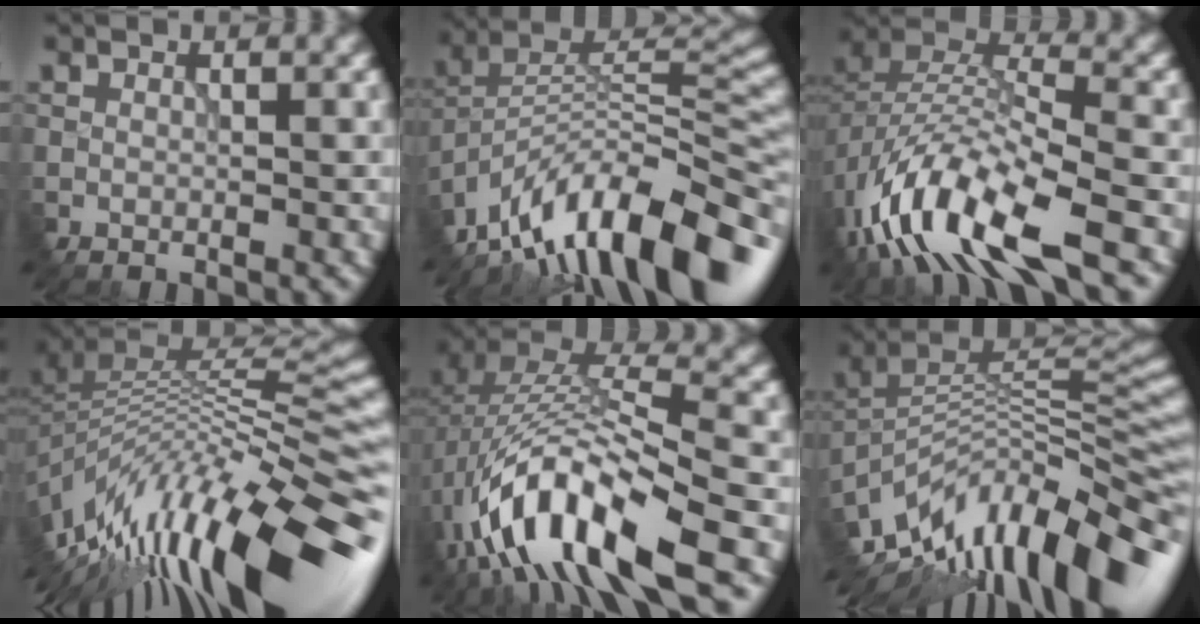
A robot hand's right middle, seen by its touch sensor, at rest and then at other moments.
{"total": 13.3, "force": [-8.8, 4.5, 8.9], "torque": [-0.155, 0.040, -0.164]}
{"total": 10.8, "force": [-6.2, 4.2, 7.8], "torque": [-0.151, -0.003, -0.125]}
{"total": 13.9, "force": [-5.0, 5.1, 12.0], "torque": [-0.209, 0.020, -0.092]}
{"total": 11.9, "force": [-5.2, 4.3, 9.8], "torque": [-0.188, 0.007, -0.093]}
{"total": 13.7, "force": [-7.9, 4.8, 10.1], "torque": [-0.184, 0.021, -0.139]}